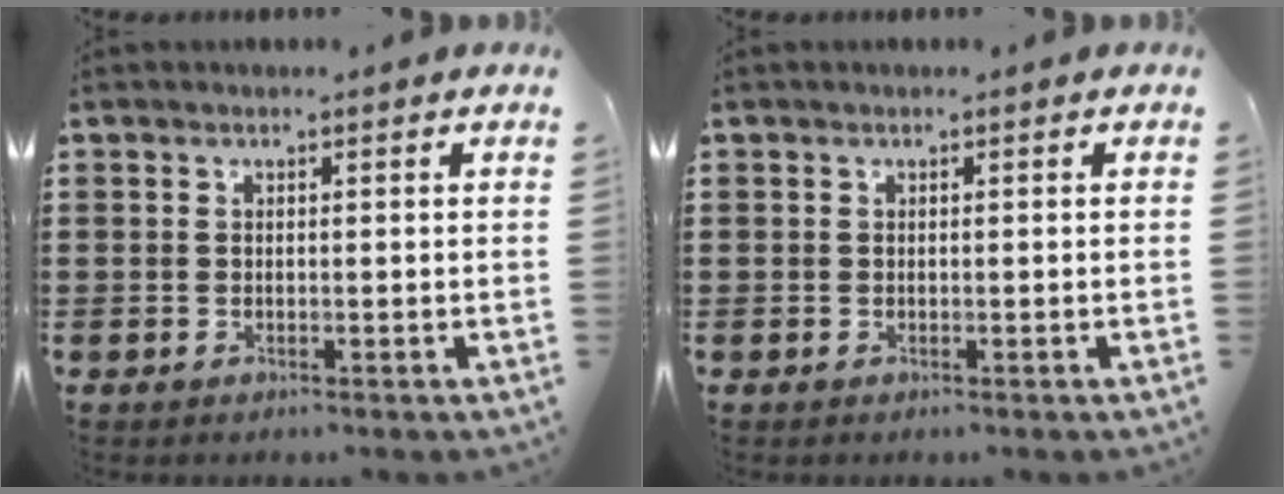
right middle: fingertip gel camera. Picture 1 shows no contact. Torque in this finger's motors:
{"motor_torque": [0.17, -0.09, 0.02, 0.01]}